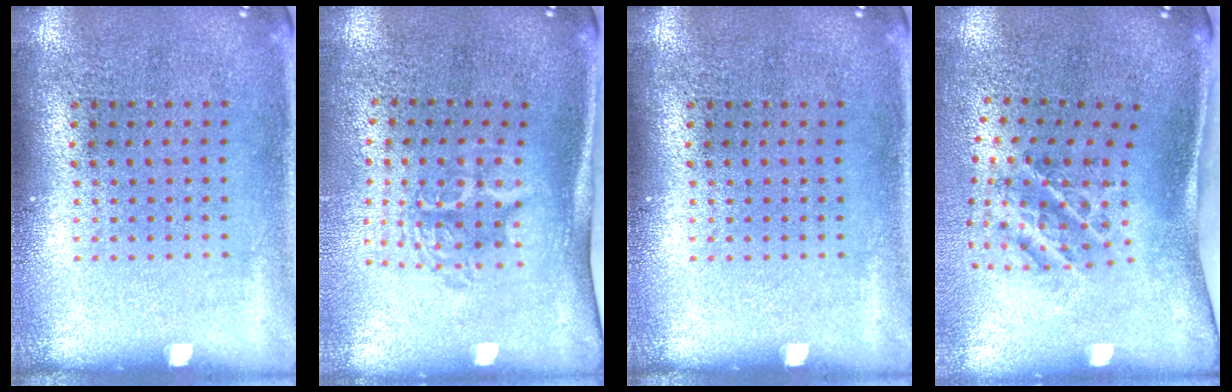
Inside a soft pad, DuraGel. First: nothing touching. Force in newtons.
{"total": 1.7, "press": 1.3, "slide": 1.2}
{"total": 0.0}
{"total": 1.8, "press": 1.2, "slide": 1.3}